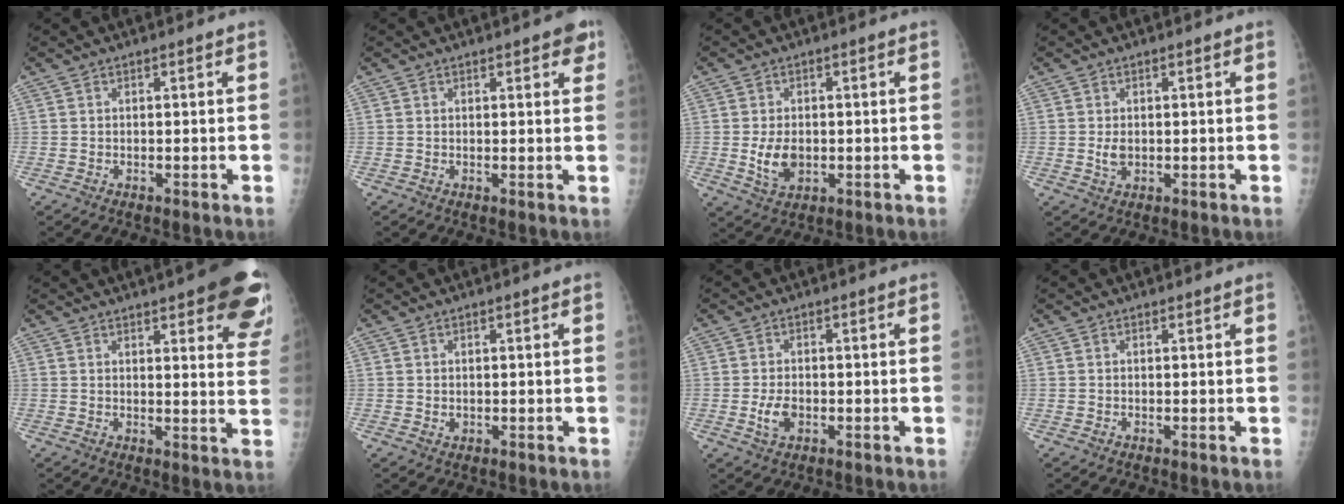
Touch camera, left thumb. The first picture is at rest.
{"total": 4.0, "force": [2.1, 1.4, 3.1], "torque": [-0.022, -0.004, 0.019]}
{"total": 5.9, "force": [-0.8, 3.9, 4.4], "torque": [-0.070, -0.002, -0.006]}
{"total": 2.7, "force": [0.1, 1.7, 2.1], "torque": [-0.033, -0.002, 0.004]}
{"total": 16.3, "force": [9.3, 4.6, 12.5], "torque": [-0.128, -0.033, 0.102]}
{"total": 1.3, "force": [0.1, 0.9, 0.9], "torque": [-0.008, 0.002, 0.004]}
{"total": 3.9, "force": [-1.1, 2.4, 2.8], "torque": [-0.053, 0.006, -0.017]}
{"total": 0.0}